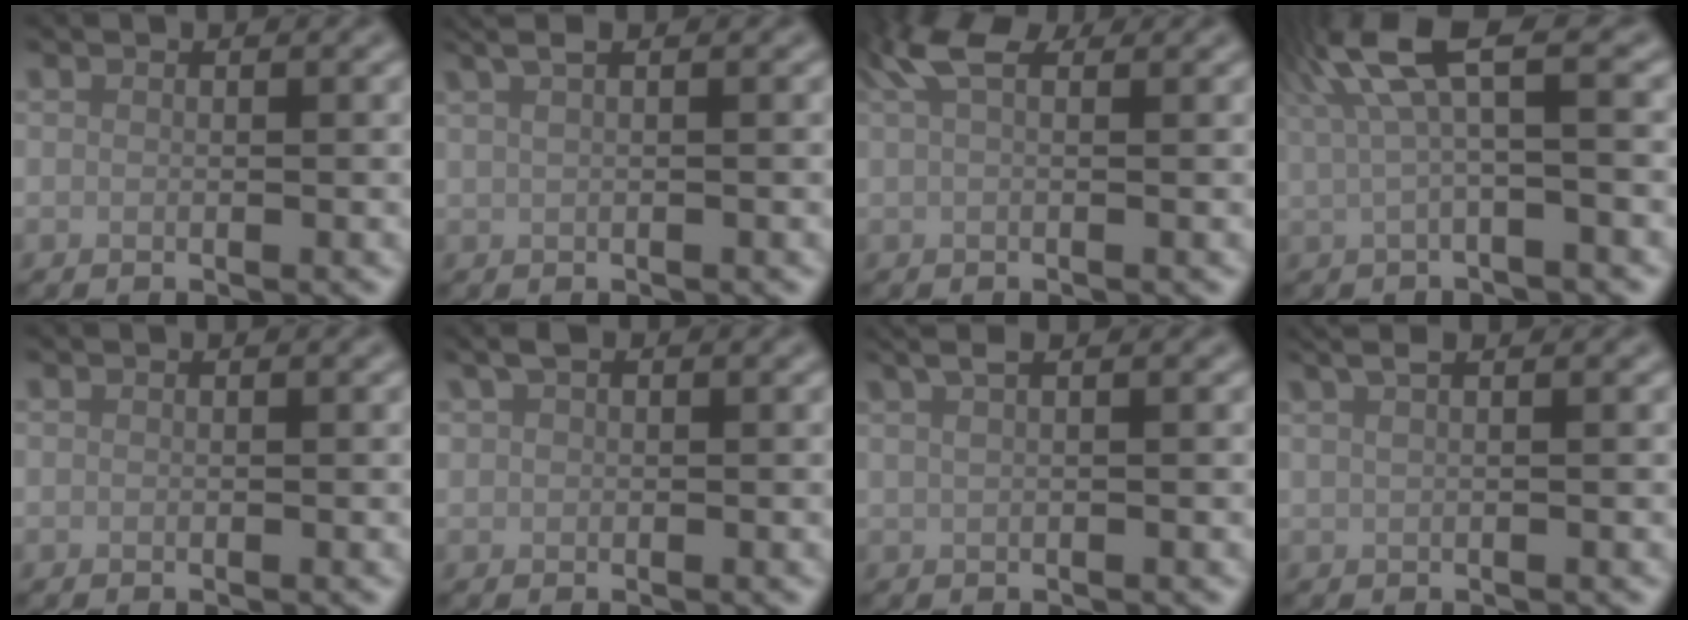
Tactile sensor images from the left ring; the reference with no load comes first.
{"total": 2.9, "force": [1.7, 1.1, 2.1], "torque": [-0.031, 0.009, 0.011]}
{"total": 3.7, "force": [2.1, 1.3, 2.8], "torque": [-0.056, 0.015, 0.033]}
{"total": 5.3, "force": [2.3, 0.9, 4.7], "torque": [-0.094, 0.015, 0.038]}
{"total": 0.0}
{"total": 1.7, "force": [0.8, 1.1, 1.0], "torque": [-0.017, 0.005, 0.011]}
{"total": 3.0, "force": [1.8, 1.2, 2.1], "torque": [-0.029, 0.011, 0.009]}
{"total": 3.4, "force": [2.1, 1.4, 2.3], "torque": [-0.029, 0.018, 0.011]}